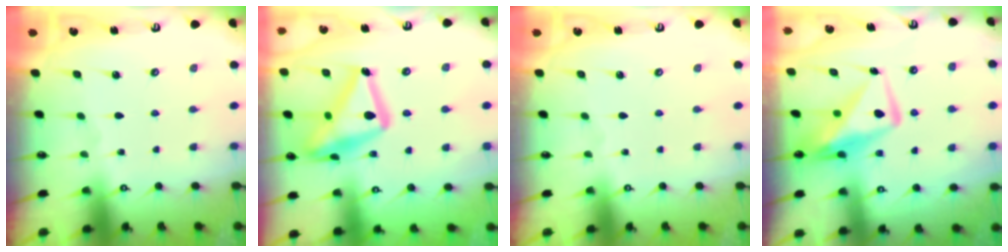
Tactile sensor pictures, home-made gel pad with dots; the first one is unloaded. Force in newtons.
{"total": 22.2, "press": 22.2, "slide": 1.6}
{"total": 0.0}
{"total": 11.1, "press": 11.1, "slide": 1.0}